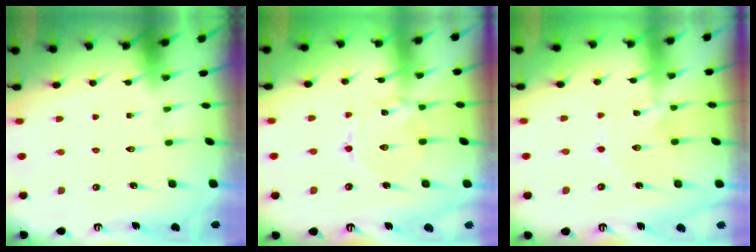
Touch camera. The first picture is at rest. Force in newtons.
{"total": 3.3, "press": 3.3, "slide": 0.3}
{"total": 0.0}